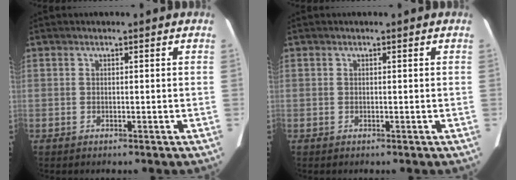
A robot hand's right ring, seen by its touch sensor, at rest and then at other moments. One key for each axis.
{"total": 0.0}